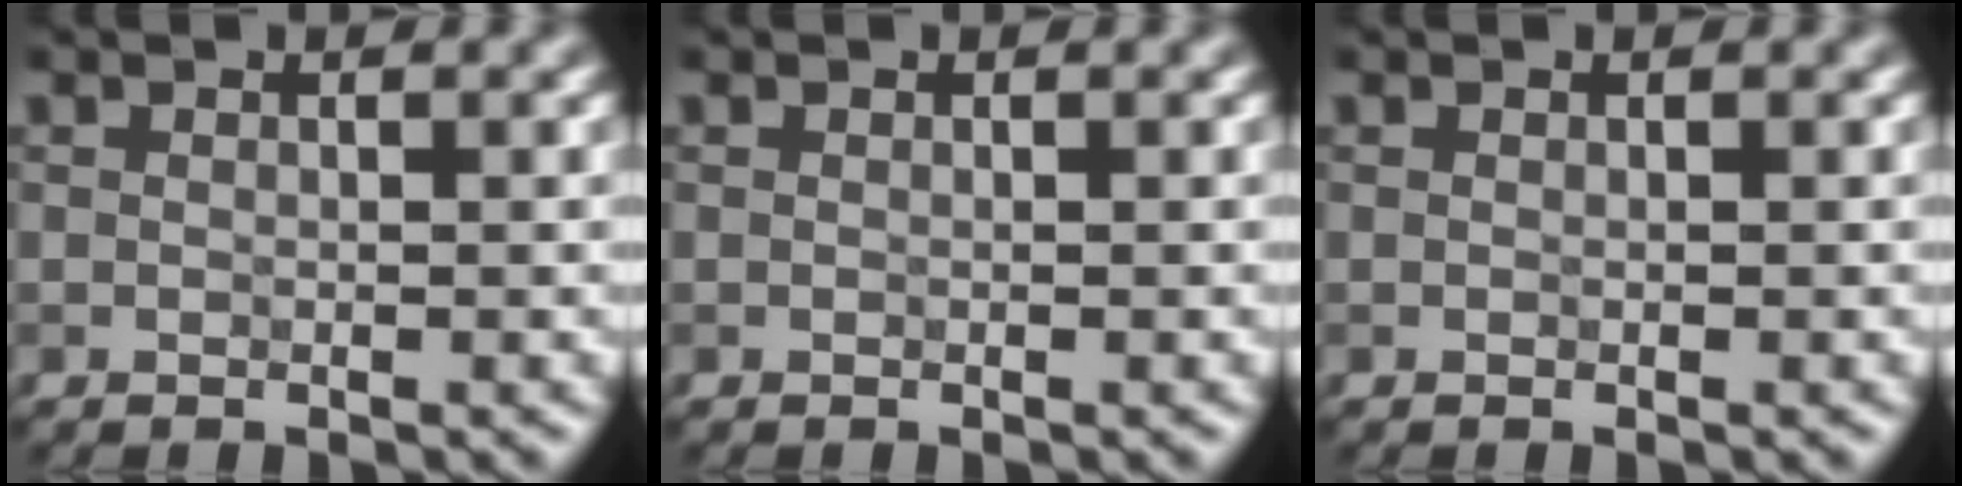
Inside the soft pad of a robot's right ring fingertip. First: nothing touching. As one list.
[{"total": 0.0}, {"total": 0.0}]